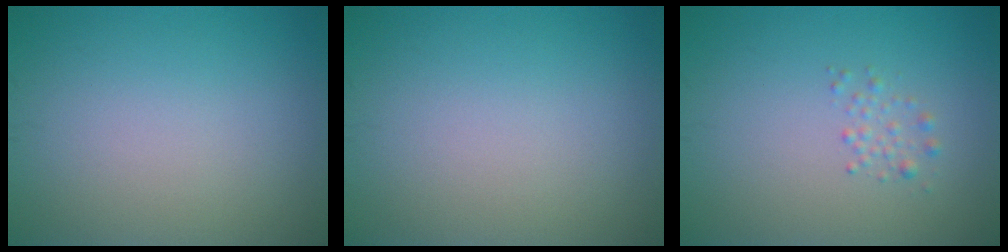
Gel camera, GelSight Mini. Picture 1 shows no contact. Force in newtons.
{"total": 0.0}
{"total": 1.5, "press": 1.5, "slide": 0.0}